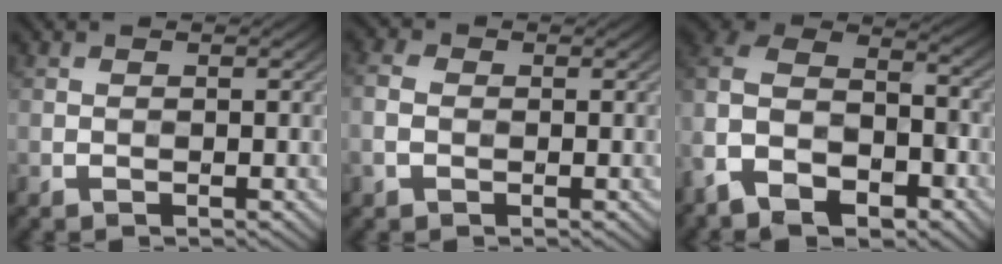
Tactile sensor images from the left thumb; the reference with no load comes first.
{"total": 2.7, "force": [-0.6, 2.1, 1.7], "torque": [-0.050, 0.001, -0.018]}
{"total": 13.2, "force": [-7.6, 7.9, 7.3], "torque": [-0.189, -0.038, -0.130]}